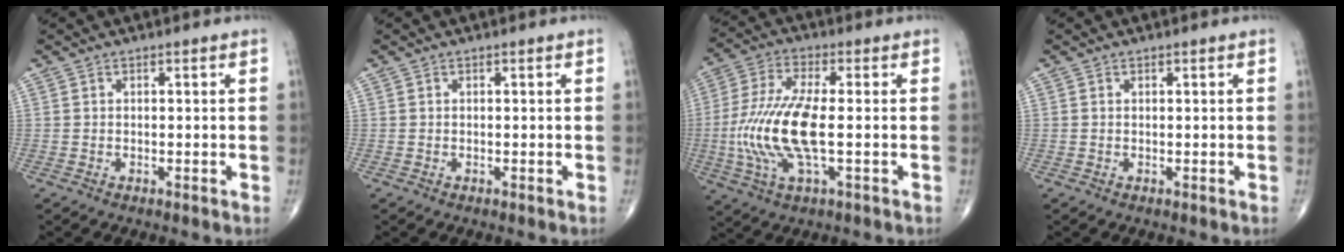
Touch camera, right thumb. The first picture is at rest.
{"total": 0.0}
{"total": 14.4, "force": [-1.6, 4.7, 13.5], "torque": [-0.309, 0.007, -0.033]}
{"total": 0.0}